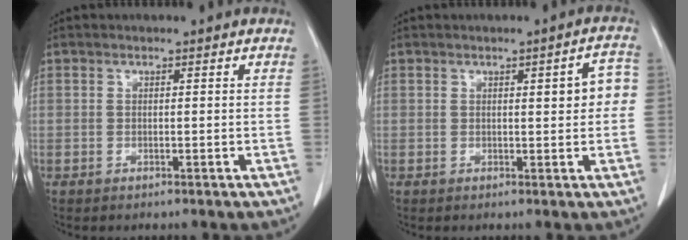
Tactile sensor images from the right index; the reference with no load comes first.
{"total": 4.2, "force": [0.5, 1.3, 4.0], "torque": [-0.043, 0.015, 0.004]}